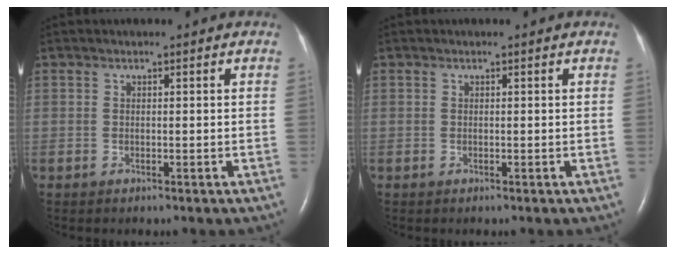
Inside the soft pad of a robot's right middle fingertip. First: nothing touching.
{"total": 0.0}